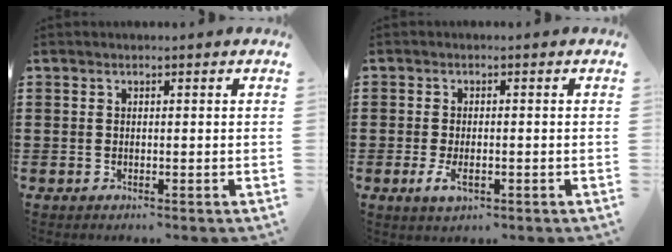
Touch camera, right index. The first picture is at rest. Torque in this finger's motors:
{"motor_torque": [1.11, 1.03, 0.10, 0.03]}